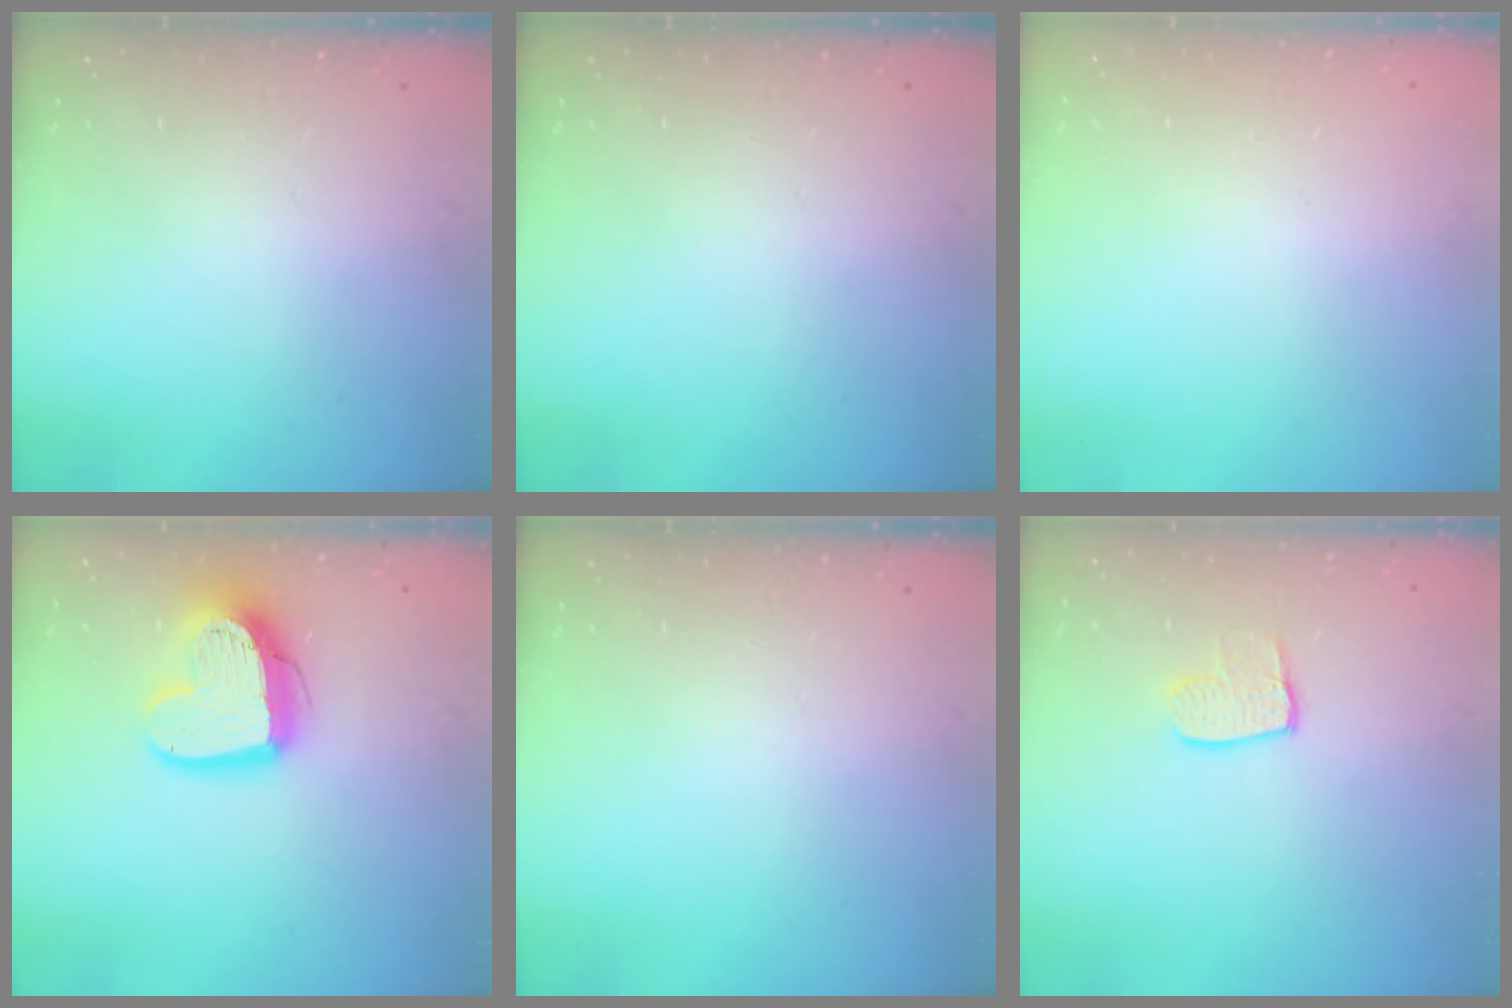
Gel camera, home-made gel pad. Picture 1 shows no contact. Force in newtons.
{"total": 0.0}
{"total": 0.0}
{"total": 15.6, "press": 15.5, "slide": 1.6}
{"total": 0.0}
{"total": 7.7, "press": 7.7, "slide": 0.7}